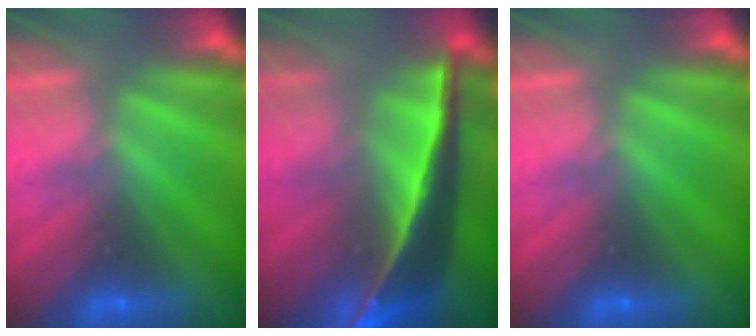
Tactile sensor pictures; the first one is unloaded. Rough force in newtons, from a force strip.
{"total": 10.8}
{"total": 0.0}